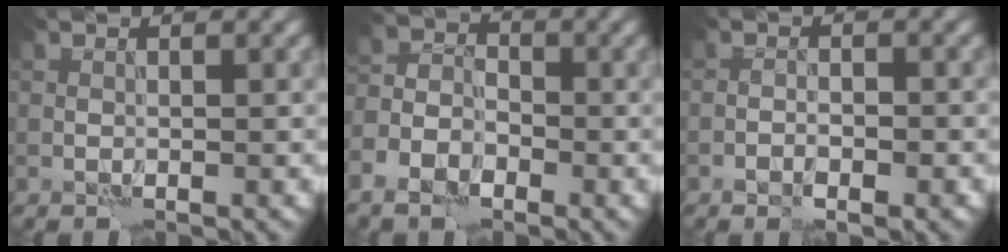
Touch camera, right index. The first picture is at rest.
{"total": 5.6, "force": [-3.6, 3.6, 2.4], "torque": [-0.026, -0.013, -0.063]}
{"total": 2.1, "force": [-1.3, 0.7, 1.5], "torque": [-0.023, 0.011, -0.022]}